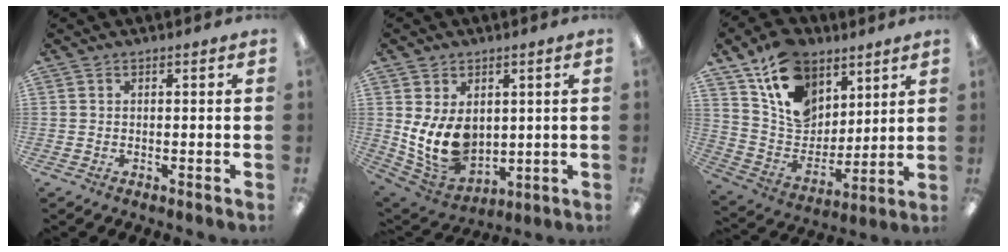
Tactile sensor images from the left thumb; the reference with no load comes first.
{"total": 12.0, "force": [1.4, 8.9, 8.0], "torque": [-0.169, -0.016, 0.029]}
{"total": 17.2, "force": [10.1, 12.0, 7.1], "torque": [-0.126, -0.054, 0.196]}